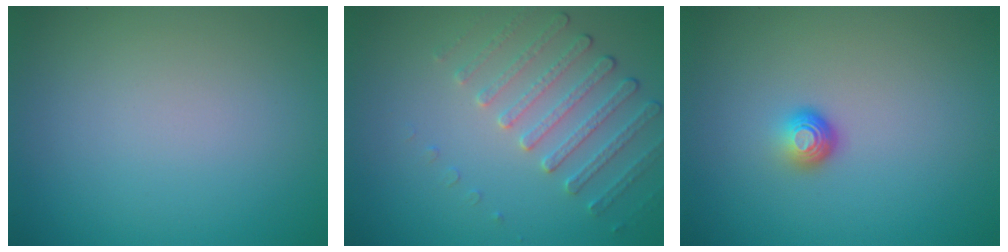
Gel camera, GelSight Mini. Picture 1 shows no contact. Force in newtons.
{"total": 2.5, "press": 2.2, "slide": 1.3}
{"total": 1.8, "press": 1.1, "slide": 1.4}